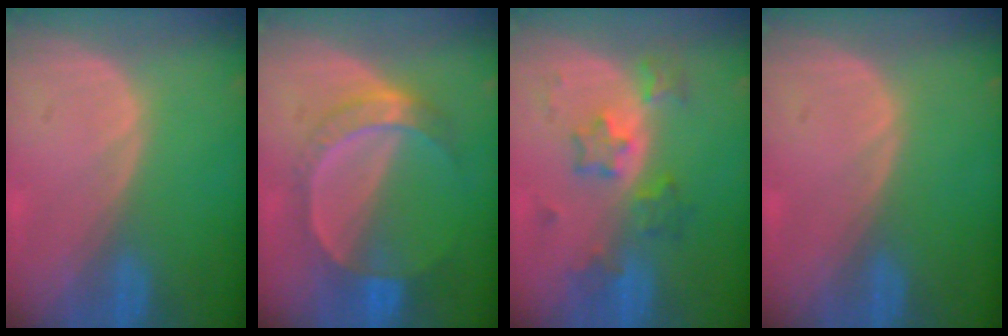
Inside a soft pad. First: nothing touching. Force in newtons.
{"total": 7.3, "press": 6.4, "slide": 3.4}
{"total": 6.0, "press": 5.8, "slide": 1.6}
{"total": 0.0}